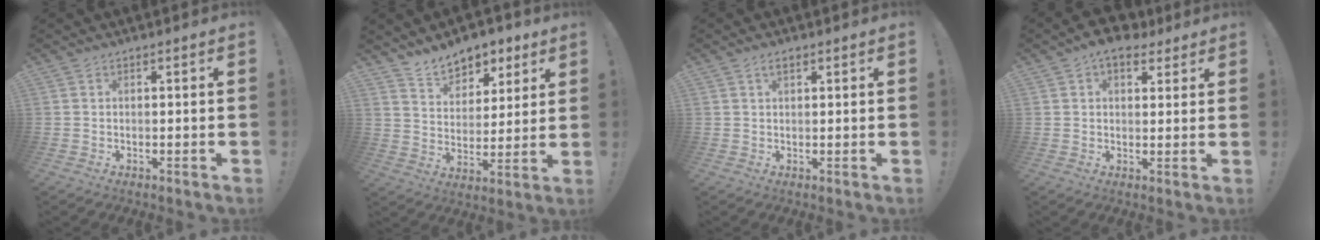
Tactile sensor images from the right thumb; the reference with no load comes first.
{"total": 10.4, "force": [8.3, 5.6, 2.7], "torque": [-0.049, -0.058, 0.161]}
{"total": 2.0, "force": [1.0, 1.0, 1.4], "torque": [-0.027, 0.003, 0.018]}
{"total": 6.3, "force": [3.6, 3.7, 3.7], "torque": [-0.049, -0.013, 0.064]}